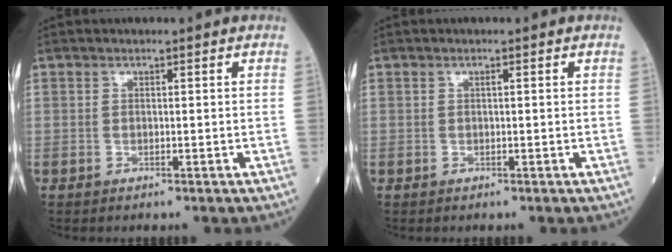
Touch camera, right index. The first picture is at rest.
{"total": 0.0}